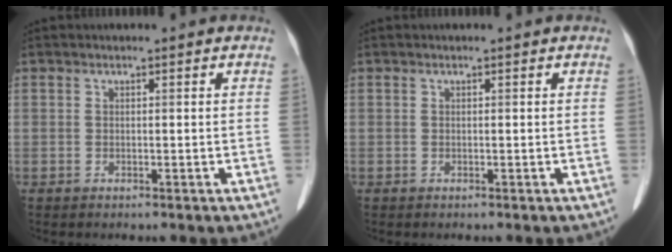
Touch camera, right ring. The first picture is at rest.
{"total": 0.0}